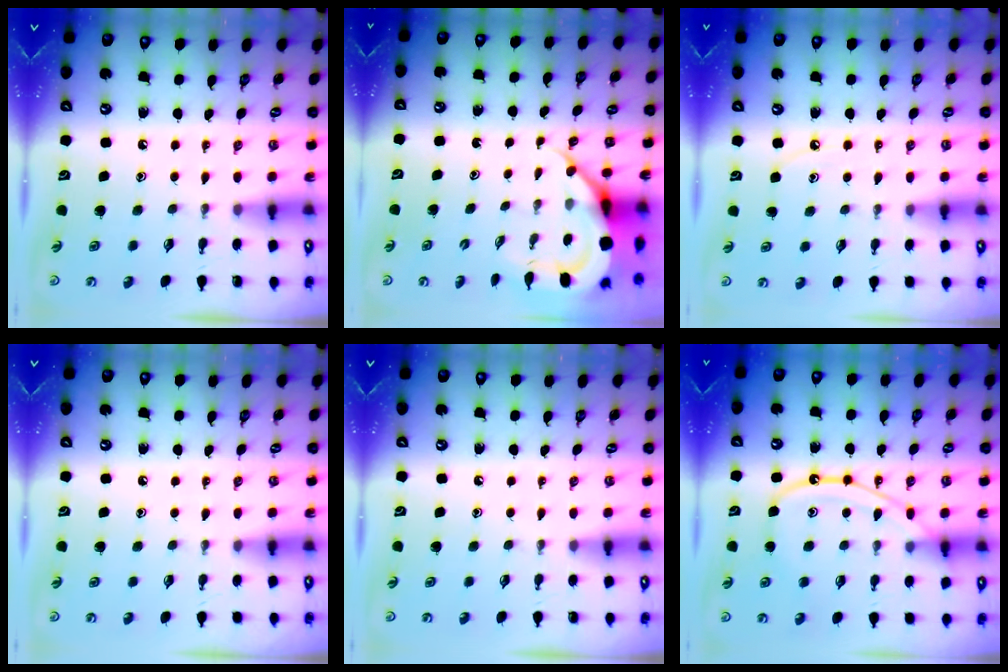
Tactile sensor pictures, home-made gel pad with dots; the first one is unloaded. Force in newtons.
{"total": 9.0, "press": 8.9, "slide": 0.9}
{"total": 5.4, "press": 5.4, "slide": 0.5}
{"total": 3.6, "press": 3.5, "slide": 0.6}
{"total": 0.0}
{"total": 10.6, "press": 10.5, "slide": 1.0}